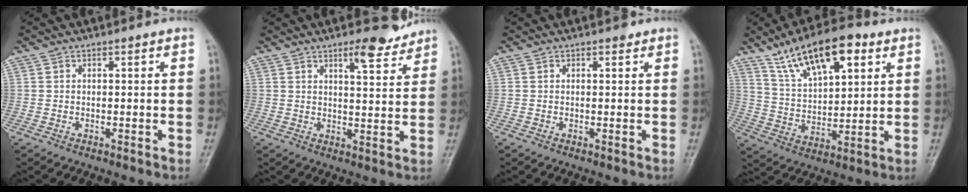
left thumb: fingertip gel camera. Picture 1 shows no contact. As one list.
[{"total": 6.2, "force": [4.7, 1.6, 3.7], "torque": [-0.041, -0.035, 0.067]}, {"total": 0.7, "force": [0.5, 0.4, 0.3], "torque": [-0.003, -0.002, 0.003]}, {"total": 15.9, "force": [8.9, 6.7, 11.3], "torque": [-0.160, -0.021, 0.157]}]